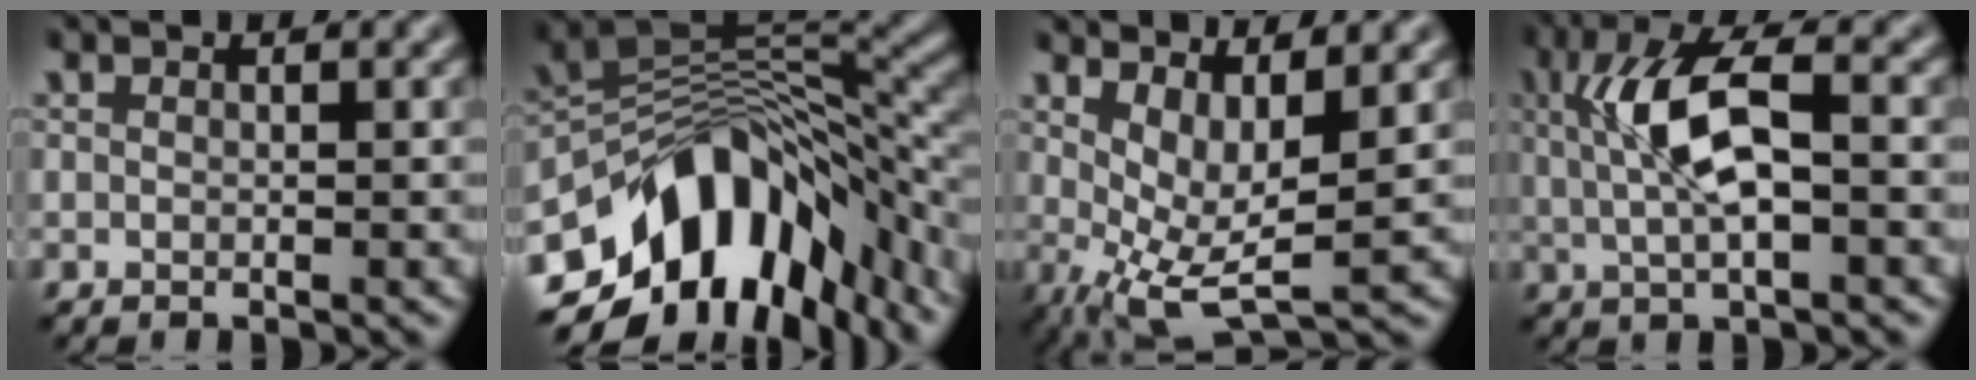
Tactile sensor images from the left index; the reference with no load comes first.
{"total": 13.6, "force": [-7.5, 7.4, 8.5], "torque": [-0.136, 0.006, -0.121]}
{"total": 6.0, "force": [0.8, 2.2, 5.5], "torque": [-0.096, -0.006, 0.028]}
{"total": 6.3, "force": [0.2, 1.9, 6.0], "torque": [-0.117, 0.011, 0.006]}